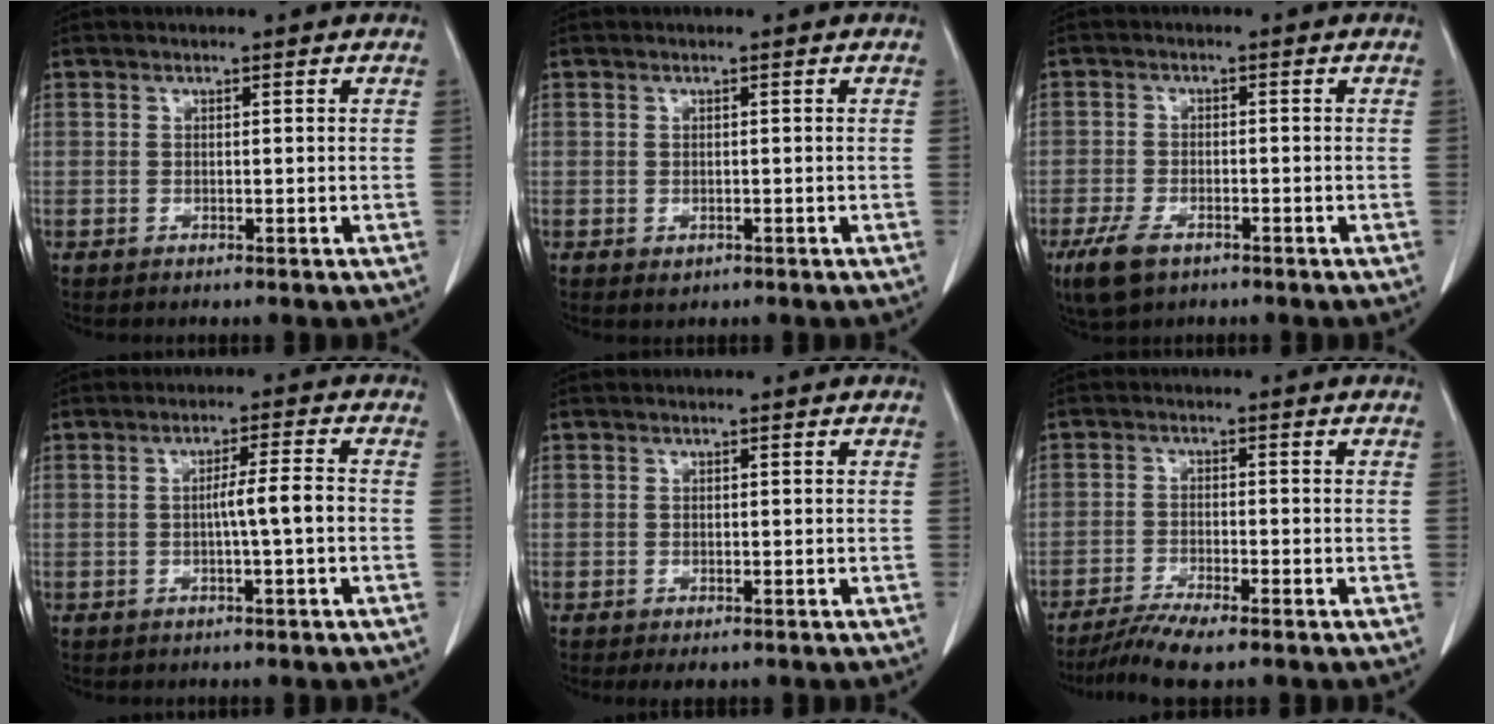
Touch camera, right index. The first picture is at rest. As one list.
[{"total": 1.0, "force": [-0.4, 0.7, 0.5], "torque": [-0.008, 0.000, 0.000]}, {"total": 5.2, "force": [-3.2, 2.6, 3.2], "torque": [-0.071, -0.006, -0.052]}, {"total": 4.0, "force": [-0.8, -0.4, 3.9], "torque": [-0.062, 0.004, -0.013]}, {"total": 1.8, "force": [-1.2, 1.1, 0.9], "torque": [-0.007, 0.001, -0.009]}, {"total": 6.0, "force": [-4.8, 0.0, 3.6], "torque": [-0.063, -0.018, -0.086]}]